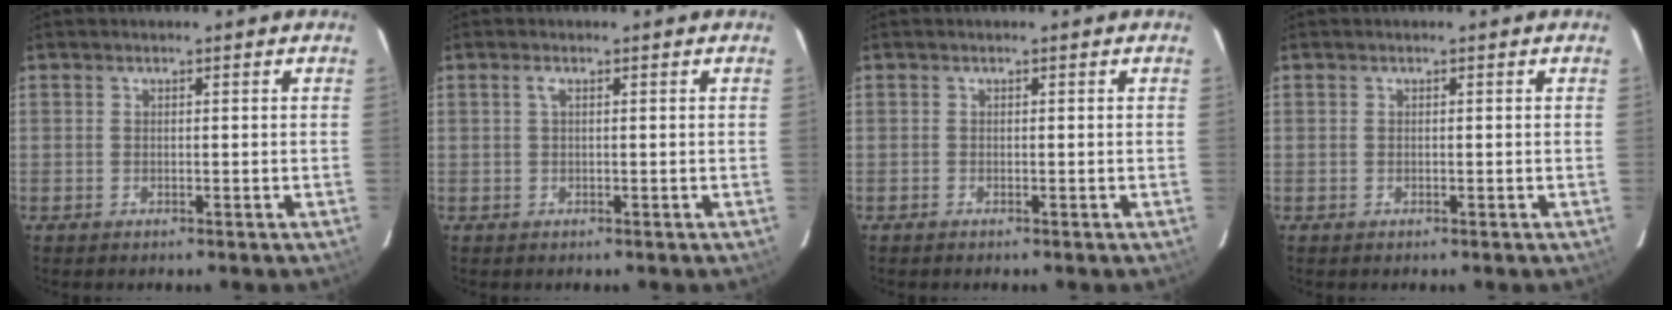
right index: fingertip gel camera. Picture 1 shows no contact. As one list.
[{"total": 1.0, "force": [0.3, 0.1, 1.0], "torque": [-0.021, 0.005, 0.003]}, {"total": 0.0}, {"total": 0.0}]